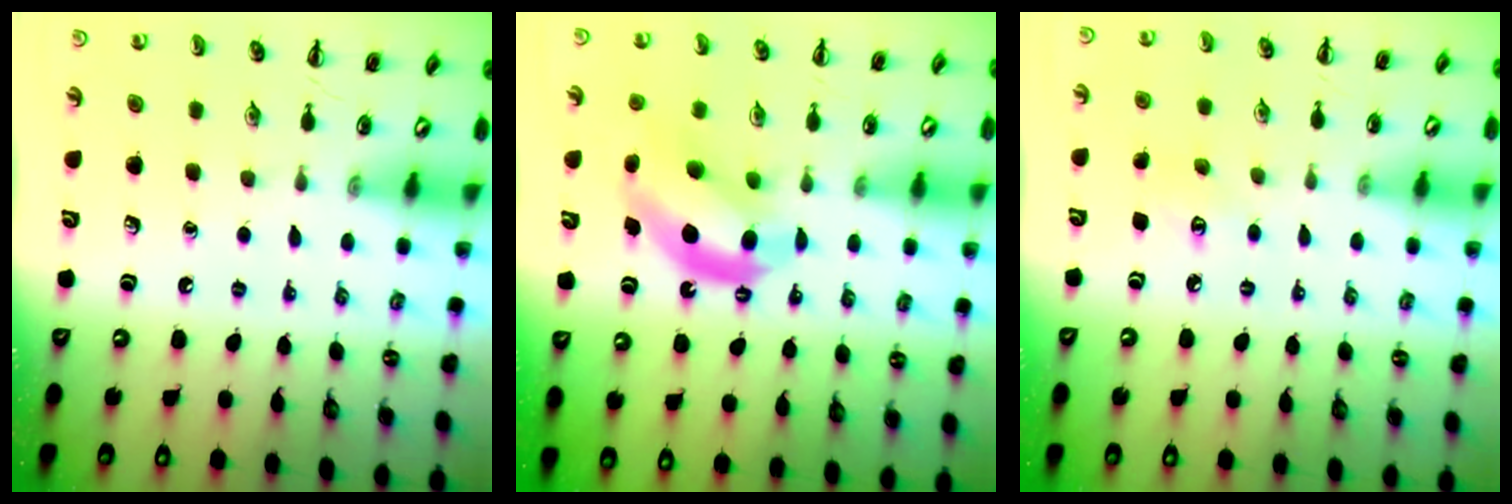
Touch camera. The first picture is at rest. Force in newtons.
{"total": 10.5, "press": 10.1, "slide": 2.8}
{"total": 4.7, "press": 4.5, "slide": 1.2}